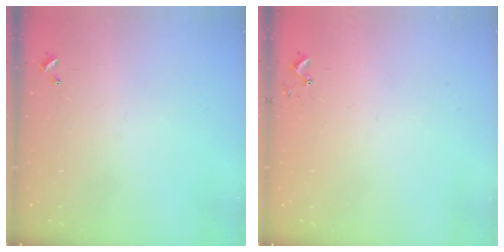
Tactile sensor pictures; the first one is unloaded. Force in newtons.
{"total": 5.5, "press": 5.4, "slide": 0.4}